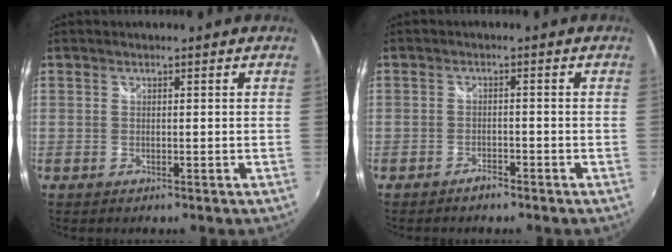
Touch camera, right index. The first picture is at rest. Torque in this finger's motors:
{"motor_torque": [0.06, -0.02, -0.06, -0.01]}